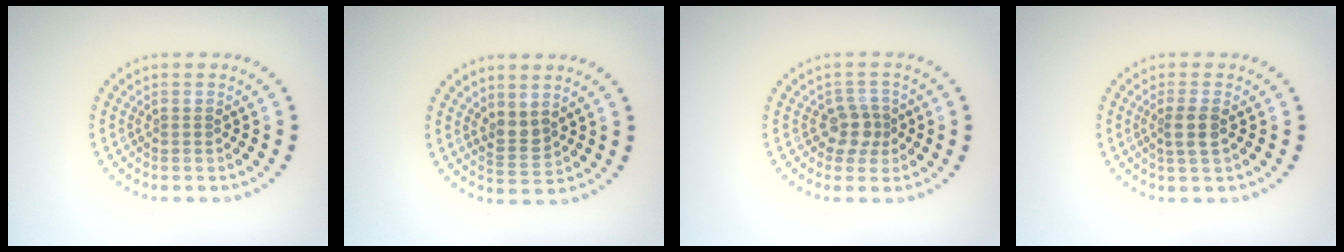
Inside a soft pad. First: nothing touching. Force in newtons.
{"total": 1.9, "press": 1.6, "slide": 1.0}
{"total": 2.2, "press": 1.8, "slide": 1.2}
{"total": 2.0, "press": 1.7, "slide": 0.9}